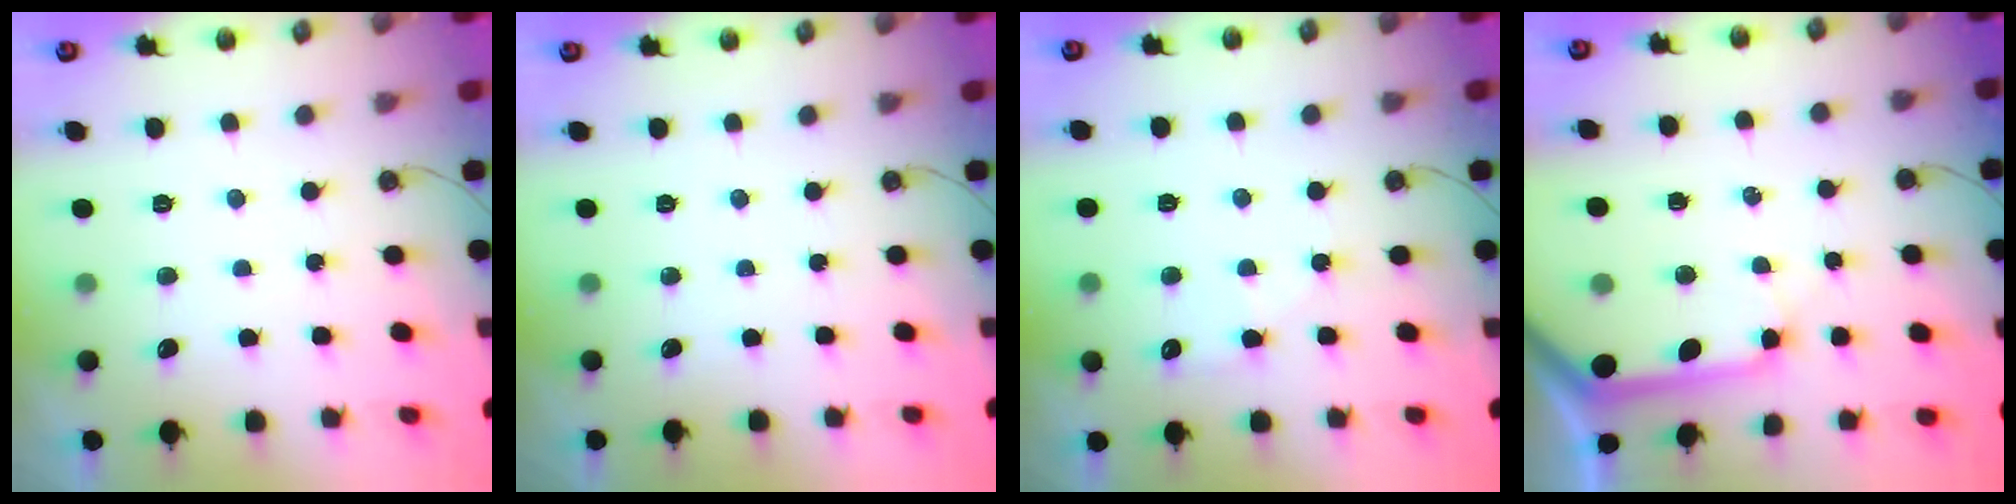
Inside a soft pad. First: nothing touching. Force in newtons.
{"total": 0.0}
{"total": 5.3, "press": 5.2, "slide": 0.7}
{"total": 11.9, "press": 11.8, "slide": 1.5}